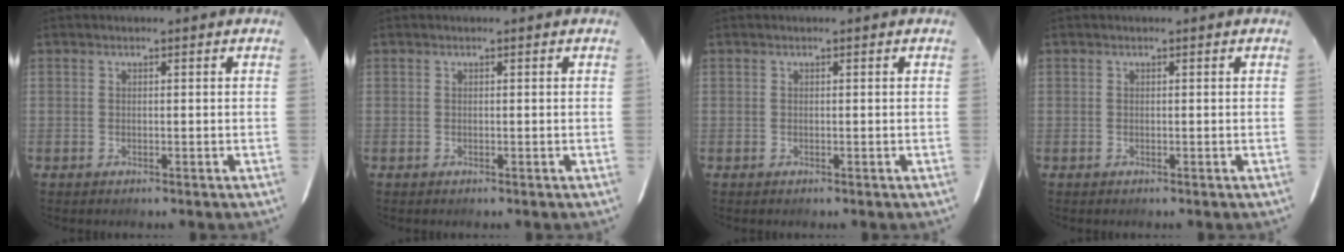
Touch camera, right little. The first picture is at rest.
{"total": 0.0}
{"total": 0.0}
{"total": 0.0}